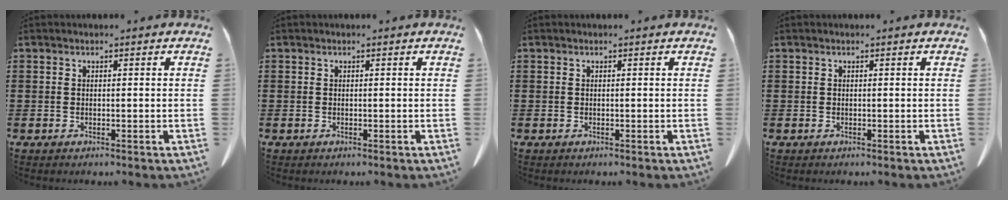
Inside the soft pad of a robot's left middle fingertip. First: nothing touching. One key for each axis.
{"total": 0.0}
{"total": 0.0}
{"total": 0.0}